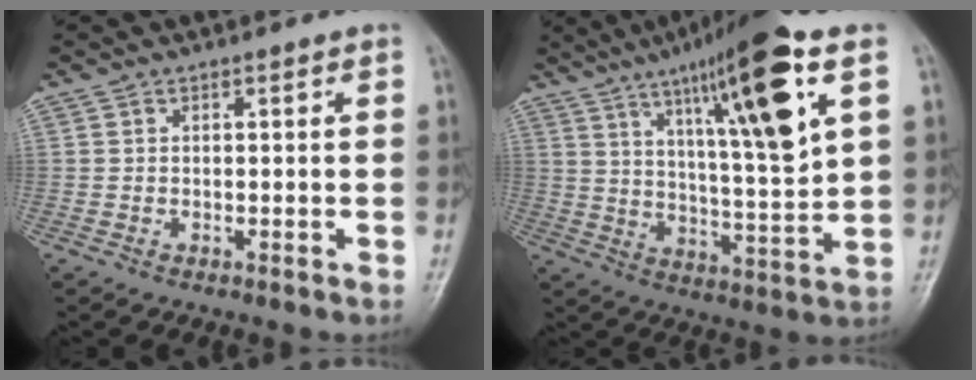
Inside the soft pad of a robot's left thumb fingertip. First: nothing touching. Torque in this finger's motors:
{"motor_torque": [0.79, 0.77, 1.81, -0.96, 0.30]}